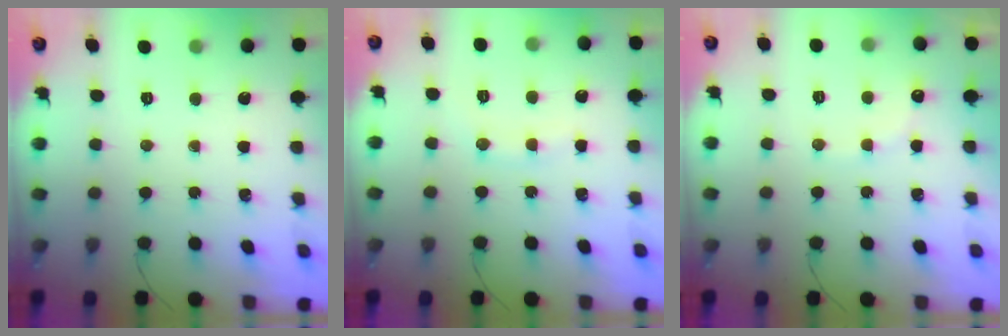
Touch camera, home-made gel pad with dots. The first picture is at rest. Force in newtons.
{"total": 7.3, "press": 7.2, "slide": 1.4}
{"total": 8.6, "press": 8.4, "slide": 1.5}